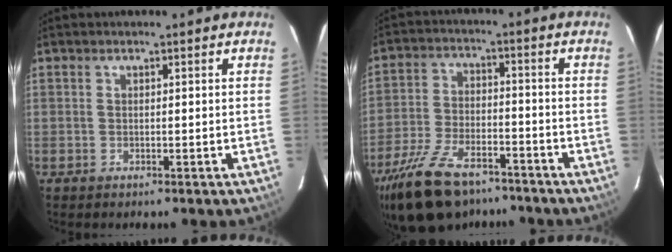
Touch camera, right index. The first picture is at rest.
{"total": 18.4, "force": [-13.5, 8.3, 9.3], "torque": [-0.206, -0.020, -0.231]}